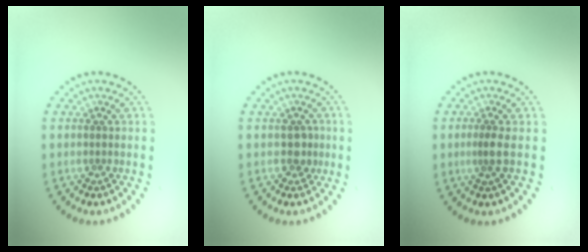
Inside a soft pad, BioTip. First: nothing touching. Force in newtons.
{"total": 1.2, "press": 1.1, "slide": 0.5}
{"total": 0.9, "press": 0.5, "slide": 0.7}